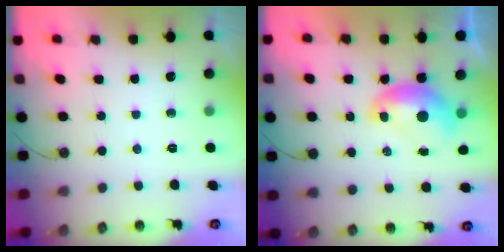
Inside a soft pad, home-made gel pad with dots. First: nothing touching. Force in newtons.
{"total": 1.6, "press": 1.6, "slide": 0.2}